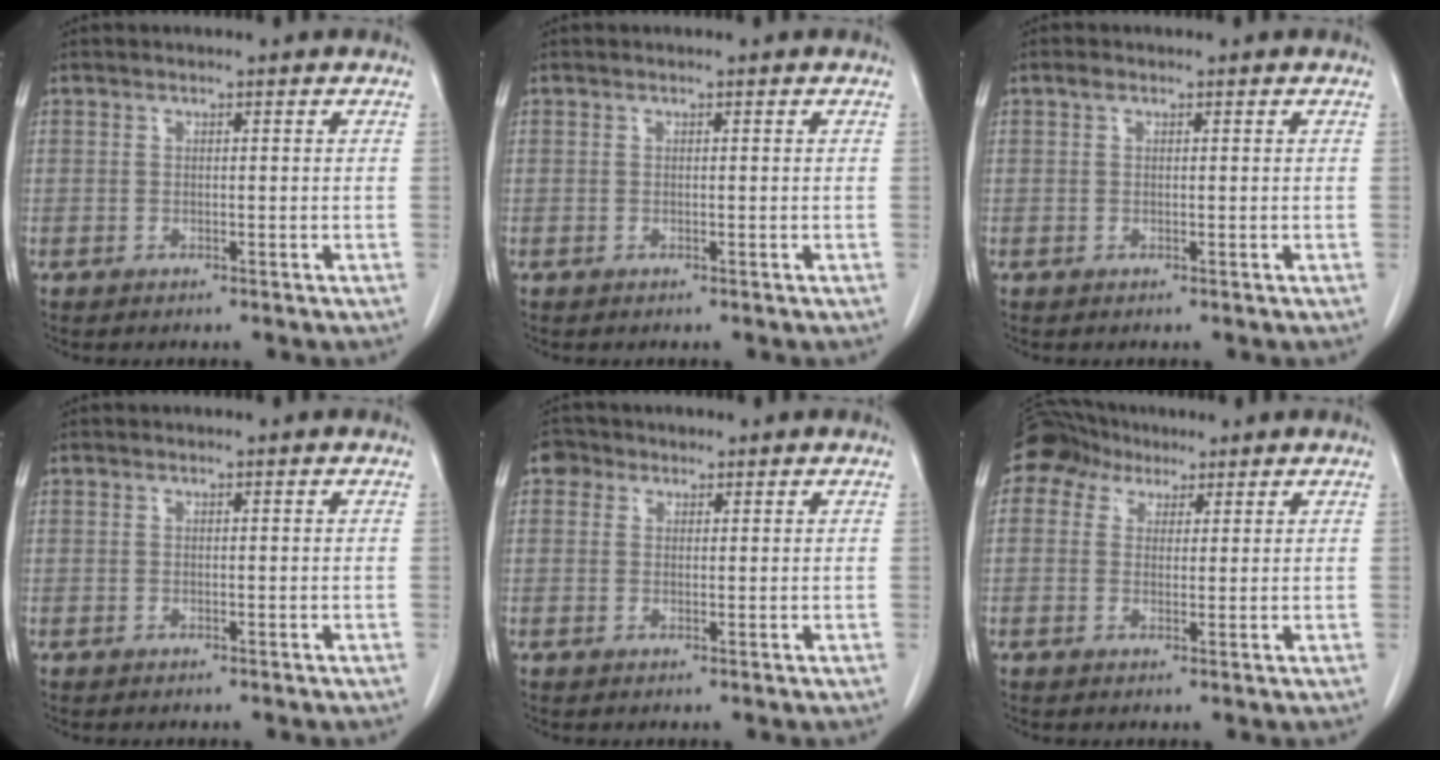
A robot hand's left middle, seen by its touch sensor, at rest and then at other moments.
{"total": 0.0}
{"total": 0.7, "force": [0.4, 0.4, 0.4], "torque": [-0.009, 0.008, 0.006]}
{"total": 0.0}
{"total": 2.5, "force": [1.3, 2.0, 0.5], "torque": [-0.007, 0.009, 0.018]}
{"total": 6.0, "force": [3.9, 4.3, 1.6], "torque": [-0.036, 0.035, 0.072]}